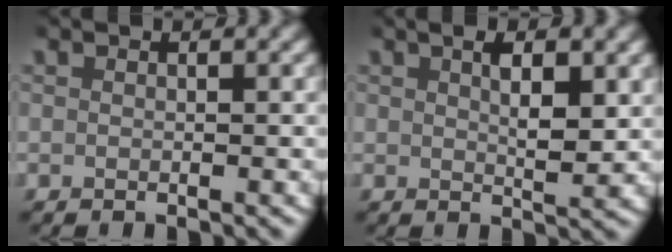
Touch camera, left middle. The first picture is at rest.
{"total": 3.8, "force": [1.6, 1.5, 3.1], "torque": [-0.038, -0.002, 0.027]}